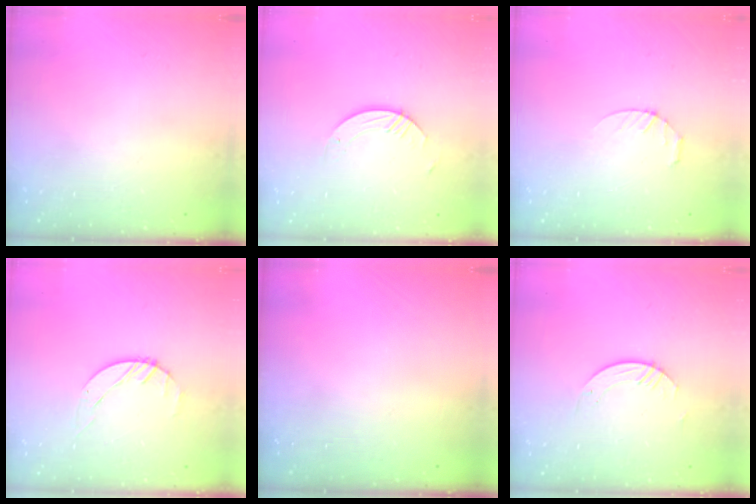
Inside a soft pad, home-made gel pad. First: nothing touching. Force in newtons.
{"total": 3.7, "press": 3.7, "slide": 0.3}
{"total": 2.8, "press": 2.8, "slide": 0.4}
{"total": 1.4, "press": 1.4, "slide": 0.2}
{"total": 0.0}
{"total": 2.2, "press": 2.2, "slide": 0.2}